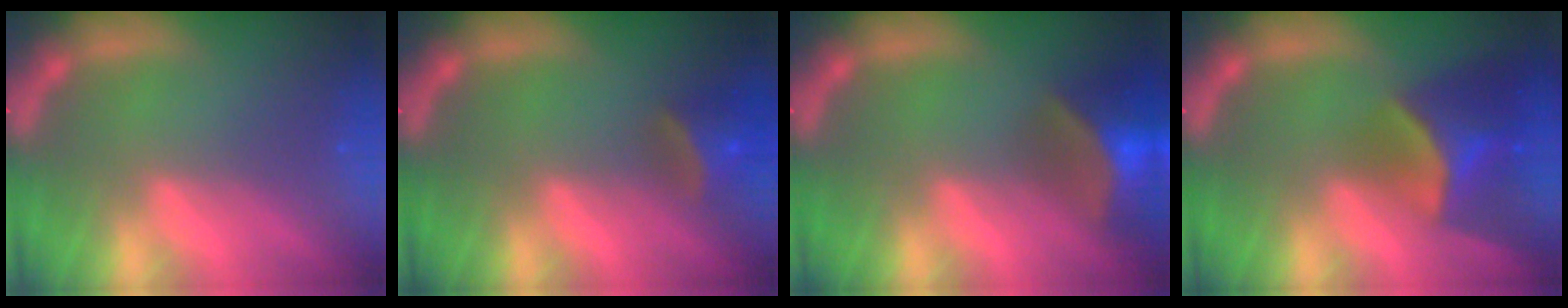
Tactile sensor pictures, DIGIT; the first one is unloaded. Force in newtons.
{"total": 4.0}
{"total": 9.5}
{"total": 7.9}